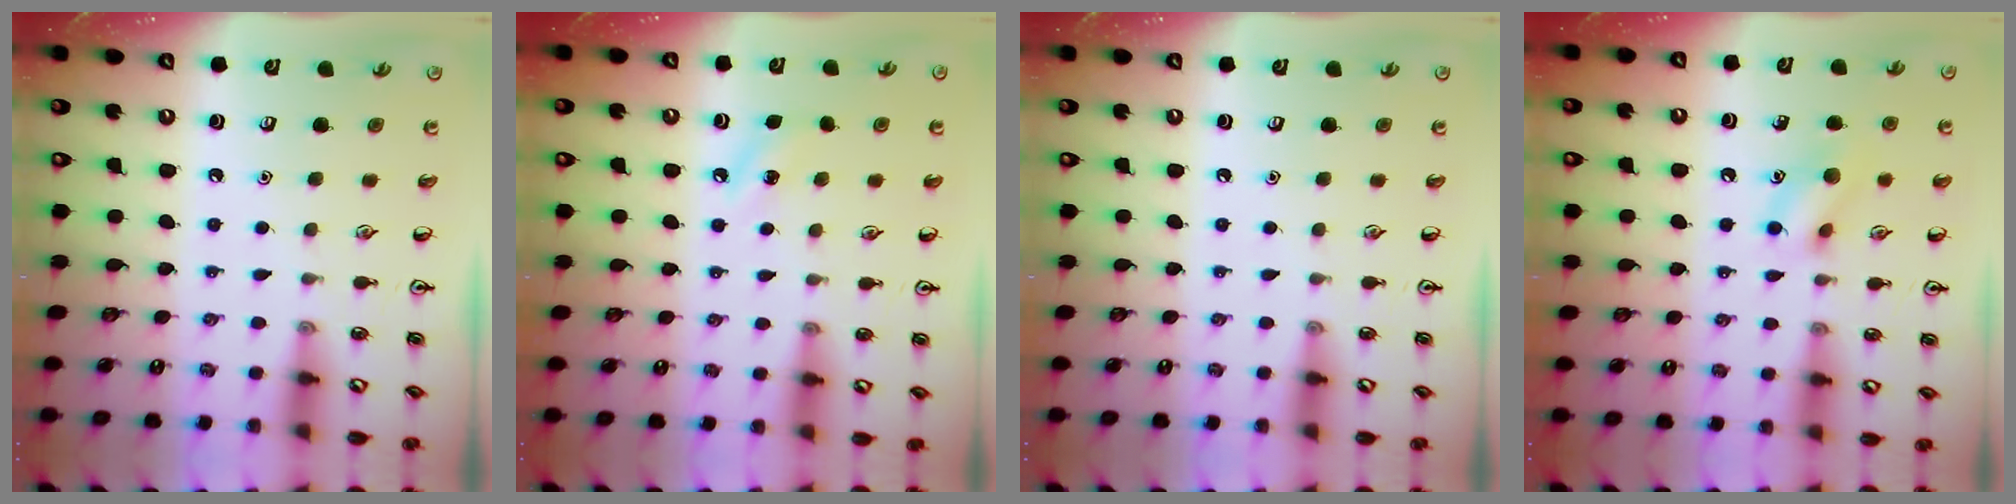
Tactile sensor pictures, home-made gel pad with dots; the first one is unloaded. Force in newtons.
{"total": 5.3, "press": 5.0, "slide": 1.8}
{"total": 0.0}
{"total": 10.0, "press": 10.0, "slide": 0.8}